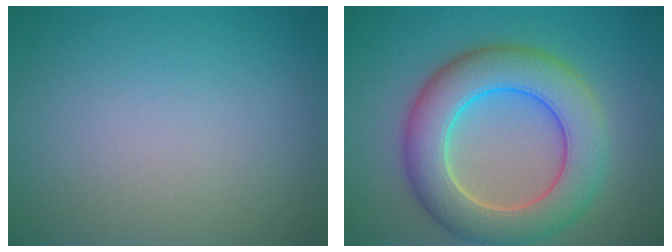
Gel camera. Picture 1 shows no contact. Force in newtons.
{"total": 8.6, "press": 8.6, "slide": 0.4}